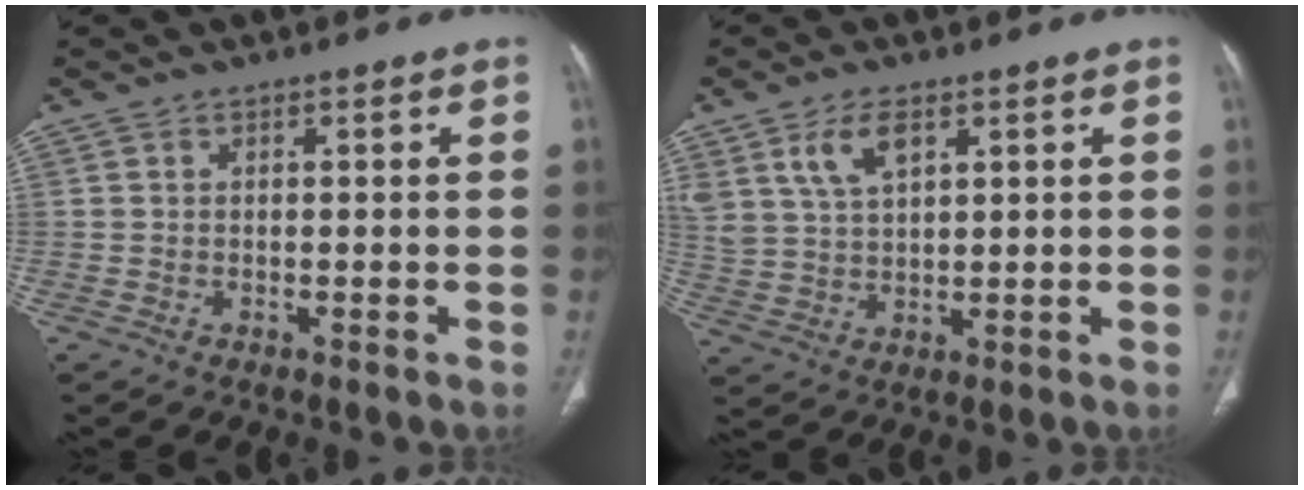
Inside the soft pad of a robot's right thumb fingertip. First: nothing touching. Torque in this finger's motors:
{"motor_torque": [0.11, 0.12, 0.57, 0.50, 0.06]}